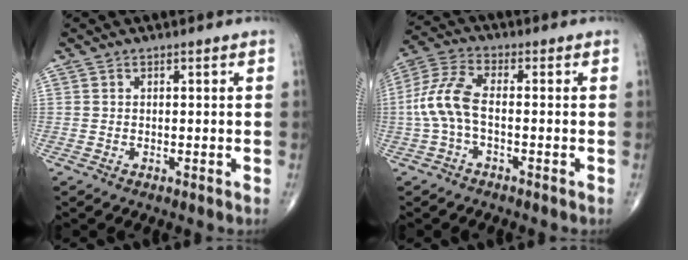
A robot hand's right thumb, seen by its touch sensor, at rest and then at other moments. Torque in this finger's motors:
{"motor_torque": [-0.04, 0.63, 0.81, -0.41, 0.10]}